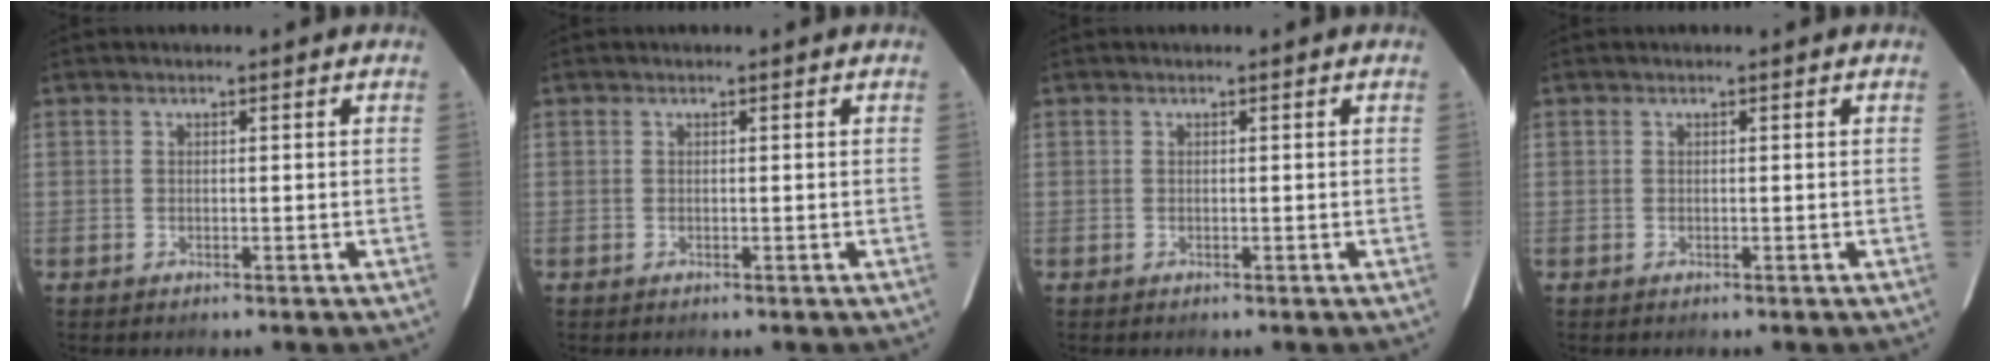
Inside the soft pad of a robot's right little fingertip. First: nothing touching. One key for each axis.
{"total": 0.0}
{"total": 0.0}
{"total": 0.0}